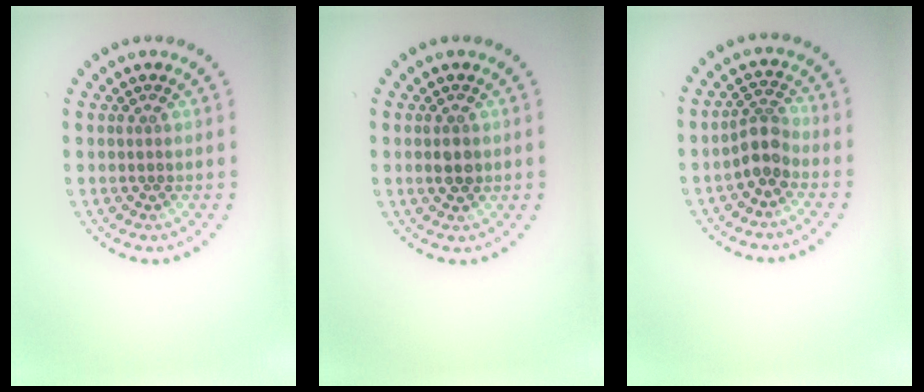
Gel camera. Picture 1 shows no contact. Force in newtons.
{"total": 1.4, "press": 1.4, "slide": 0.2}
{"total": 2.5, "press": 2.0, "slide": 1.5}